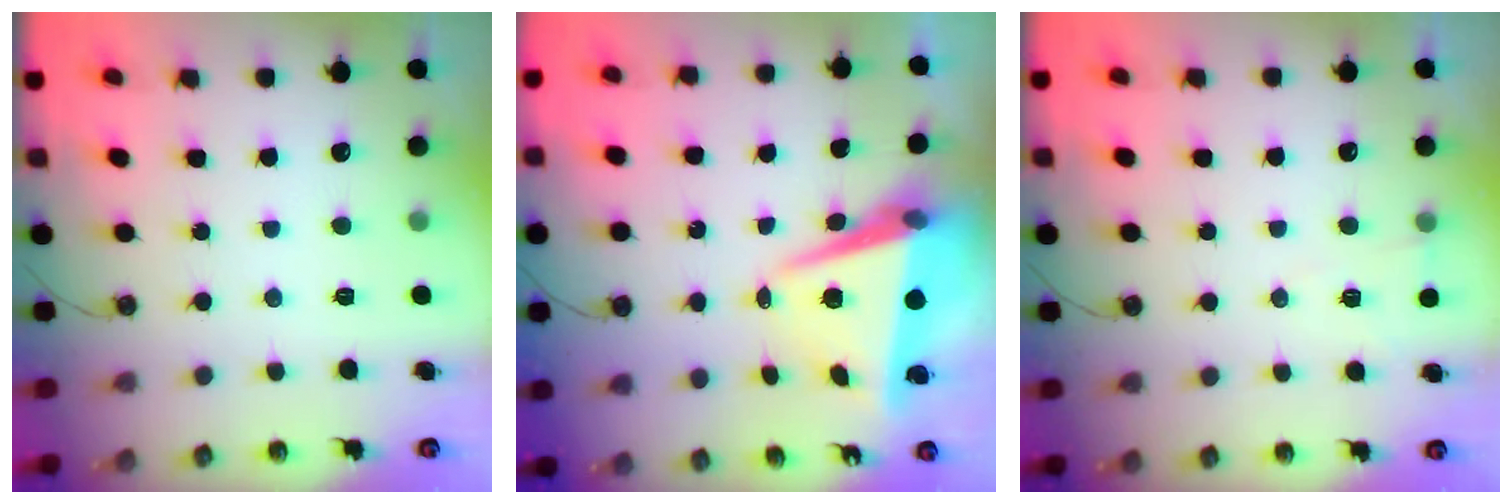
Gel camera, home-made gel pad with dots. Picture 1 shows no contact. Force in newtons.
{"total": 9.2, "press": 9.0, "slide": 1.8}
{"total": 4.6, "press": 3.9, "slide": 2.3}